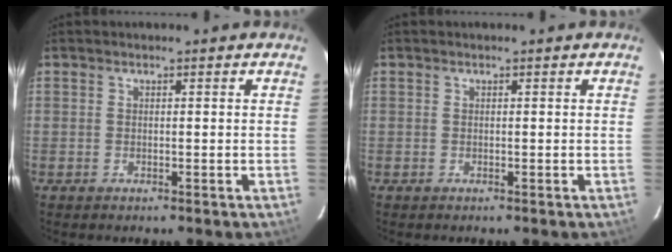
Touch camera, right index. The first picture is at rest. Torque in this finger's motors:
{"motor_torque": [0.00, 0.00, 0.00, 0.00]}